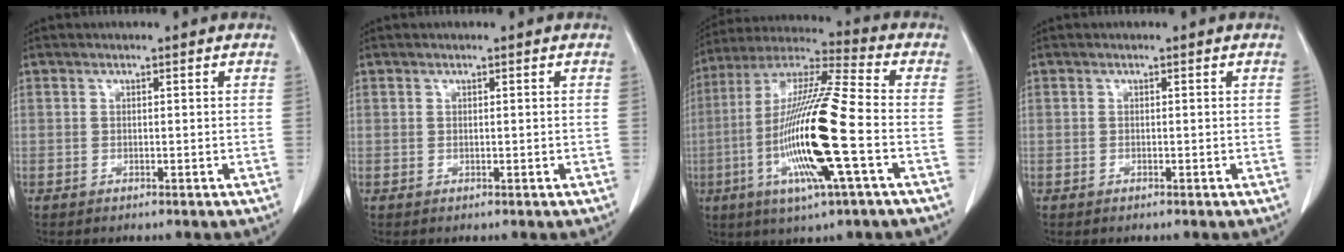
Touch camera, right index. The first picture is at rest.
{"total": 0.0}
{"total": 18.7, "force": [-4.7, 0.6, 18.1], "torque": [-0.366, -0.012, -0.092]}
{"total": 0.0}